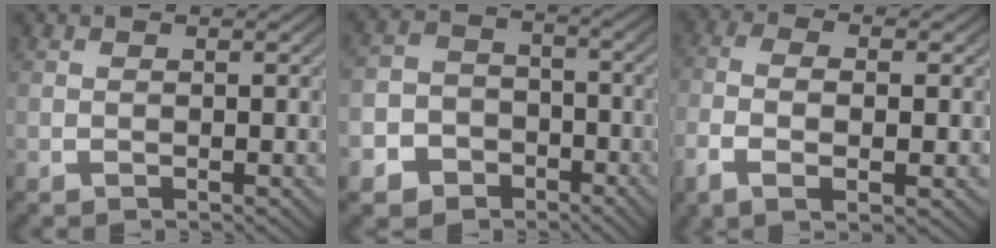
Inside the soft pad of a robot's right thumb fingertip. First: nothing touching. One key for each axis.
{"total": 11.0, "fx": -5.4, "fy": 9.2, "fz": 2.7, "tx": -0.034, "ty": -0.035, "tz": -0.095}
{"total": 5.3, "fx": -0.9, "fy": 2.4, "fz": 4.6, "tx": -0.111, "ty": -0.011, "tz": -0.010}